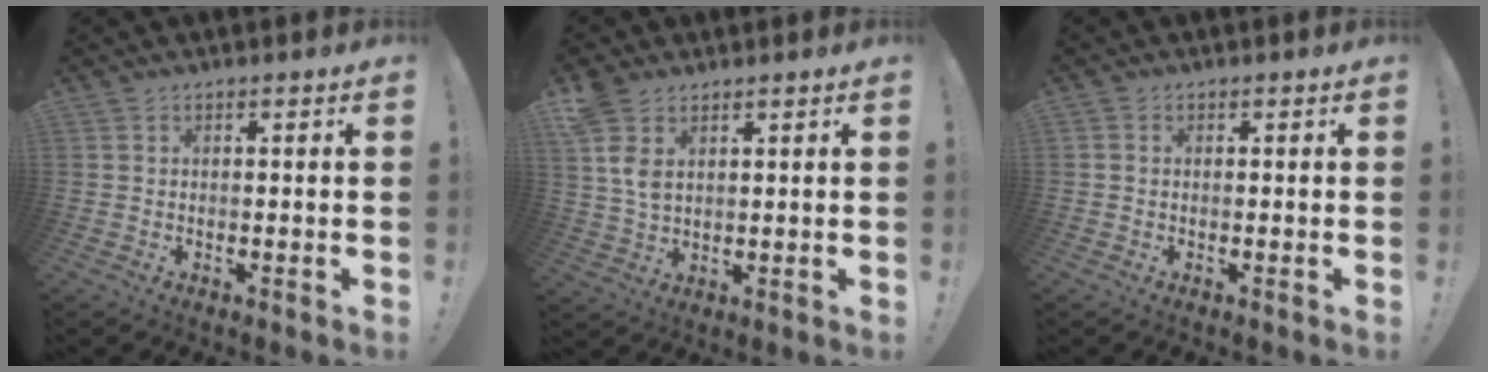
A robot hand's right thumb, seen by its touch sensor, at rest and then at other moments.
{"total": 7.1, "force": [3.6, 4.2, 4.4], "torque": [-0.083, -0.013, 0.068]}
{"total": 0.7, "force": [-0.1, 0.7, -0.1], "torque": [0.002, 0.003, -0.002]}